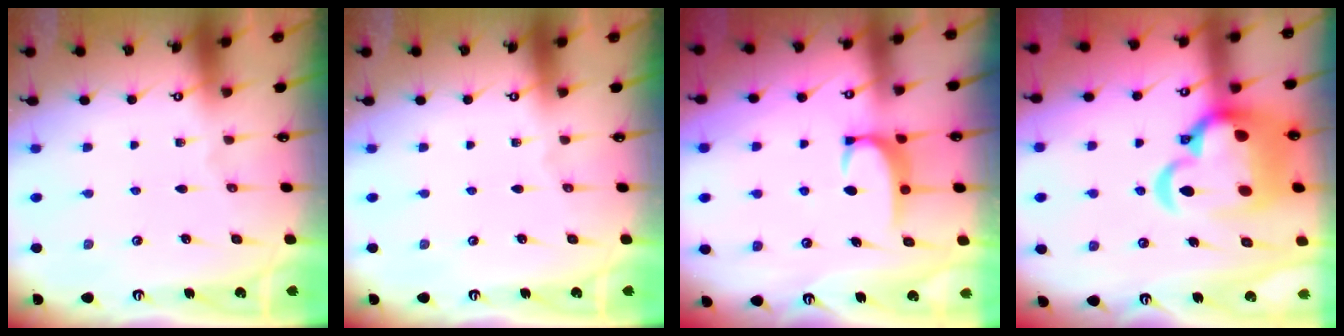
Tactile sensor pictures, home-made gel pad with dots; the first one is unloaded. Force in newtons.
{"total": 0.0}
{"total": 2.8, "press": 2.8, "slide": 0.4}
{"total": 16.6, "press": 16.4, "slide": 2.5}